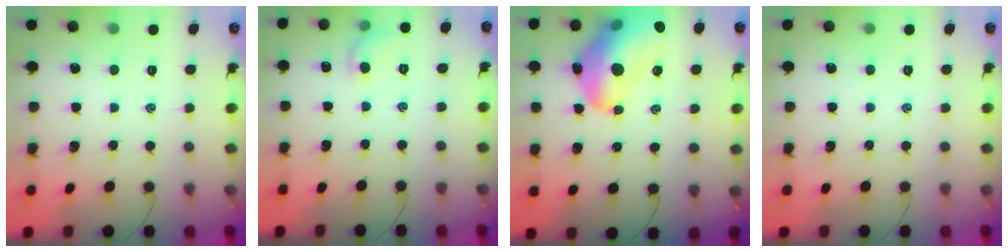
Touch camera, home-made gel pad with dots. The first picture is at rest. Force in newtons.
{"total": 6.2, "press": 6.0, "slide": 1.4}
{"total": 21.5, "press": 21.0, "slide": 4.9}
{"total": 0.0}